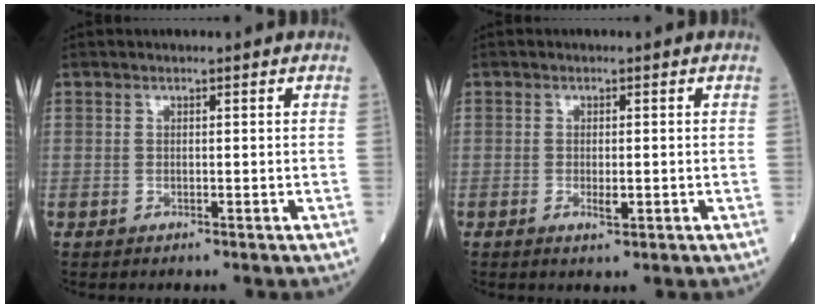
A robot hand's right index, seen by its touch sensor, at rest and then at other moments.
{"total": 2.0, "force": [-0.5, 0.6, 1.8], "torque": [-0.034, -0.003, -0.006]}